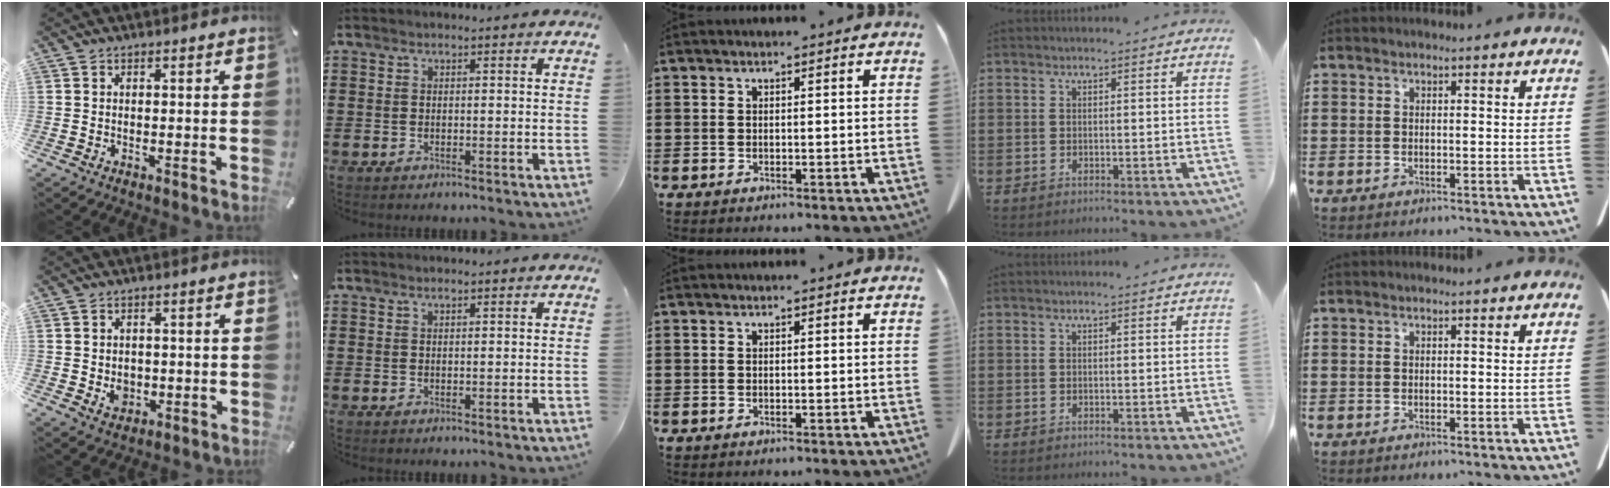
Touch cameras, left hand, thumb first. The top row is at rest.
{"thumb": {"total": 3.7, "force": [-0.4, 3.2, 1.8], "torque": [-0.014, -0.002, -0.007]}, "index": {"total": 0.6, "force": [0.5, 0.0, 0.3], "torque": [-0.007, -0.001, 0.010]}}